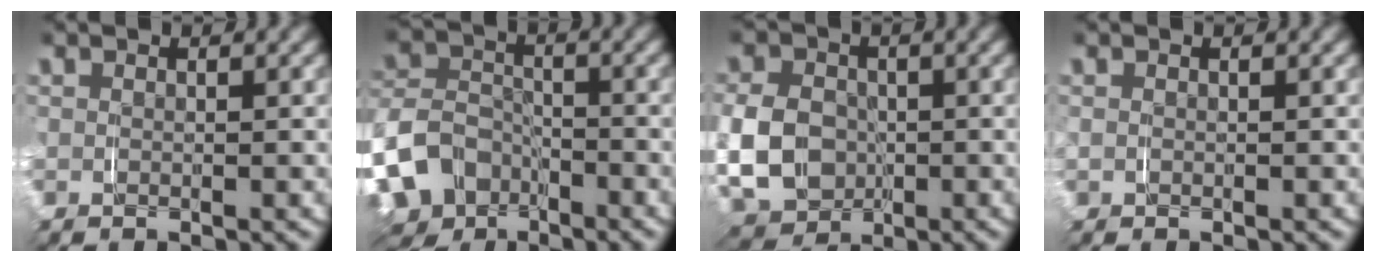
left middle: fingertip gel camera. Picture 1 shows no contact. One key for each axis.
{"total": 9.3, "fx": -3.8, "fy": 7.8, "fz": 3.4, "tx": -0.100, "ty": -0.037, "tz": -0.061}
{"total": 7.1, "fx": -0.9, "fy": 6.0, "fz": 3.8, "tx": -0.095, "ty": -0.018, "tz": -0.012}
{"total": 0.9, "fx": 0.0, "fy": 0.9, "fz": 0.3, "tx": -0.013, "ty": 0.001, "tz": -0.002}